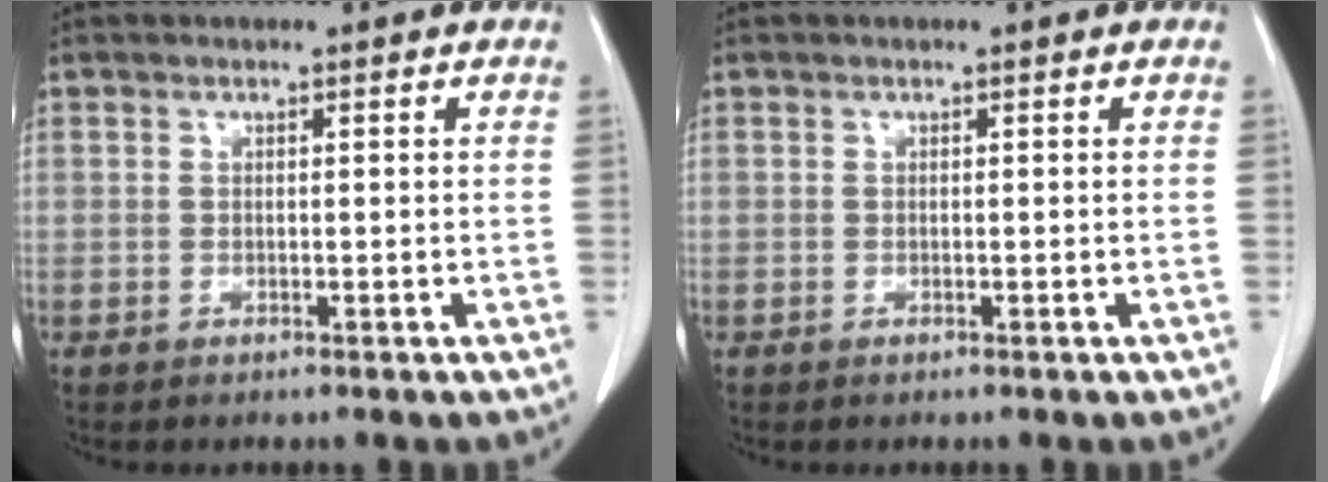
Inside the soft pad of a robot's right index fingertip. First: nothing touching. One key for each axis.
{"total": 0.0}